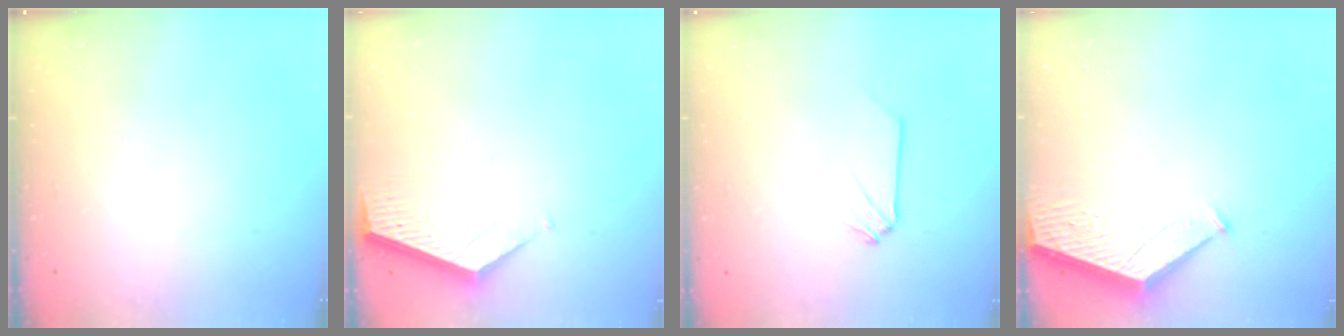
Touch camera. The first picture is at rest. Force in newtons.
{"total": 3.7, "press": 3.7, "slide": 0.4}
{"total": 0.0}
{"total": 1.8, "press": 1.8, "slide": 0.2}